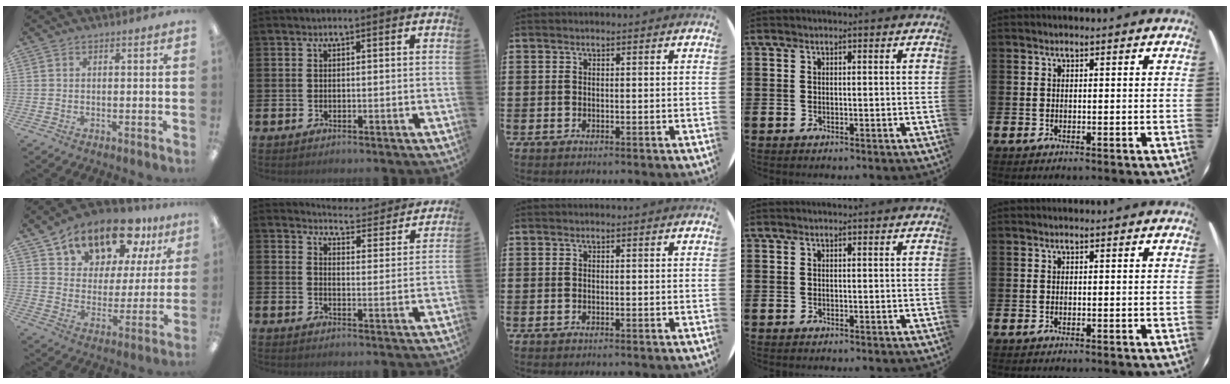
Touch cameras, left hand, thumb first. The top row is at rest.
{"thumb": {"total": 16.3, "force": [13.0, 7.7, 6.3], "torque": [-0.108, -0.092, 0.229]}, "index": {"total": 4.8, "force": [4.8, 0.3, 0.5], "torque": [-0.011, -0.045, 0.076]}}